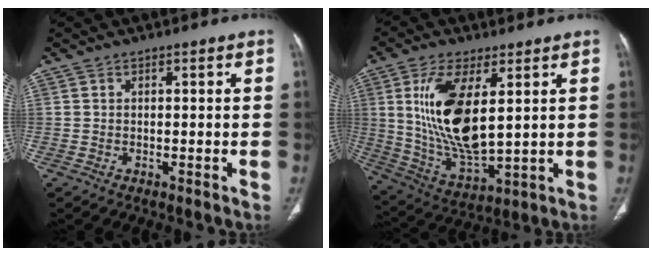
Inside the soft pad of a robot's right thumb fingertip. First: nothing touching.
{"total": 16.7, "force": [3.9, 6.9, 14.7], "torque": [-0.288, -0.028, 0.089]}